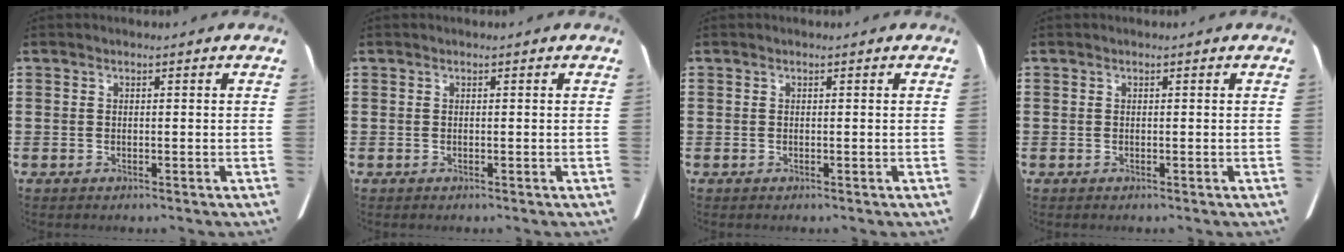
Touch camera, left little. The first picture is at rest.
{"total": 0.0}
{"total": 0.0}
{"total": 0.0}